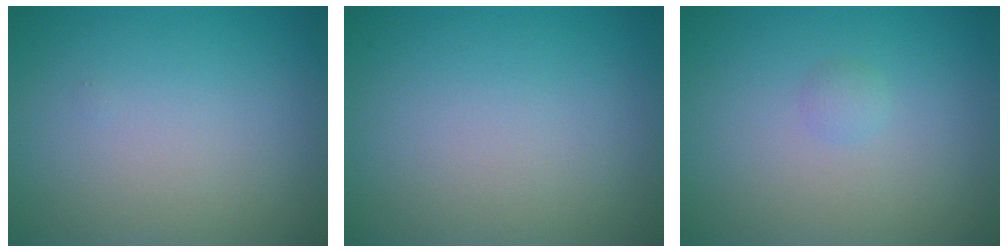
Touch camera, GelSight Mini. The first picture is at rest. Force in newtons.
{"total": 0.0}
{"total": 0.7, "press": 0.7, "slide": 0.1}